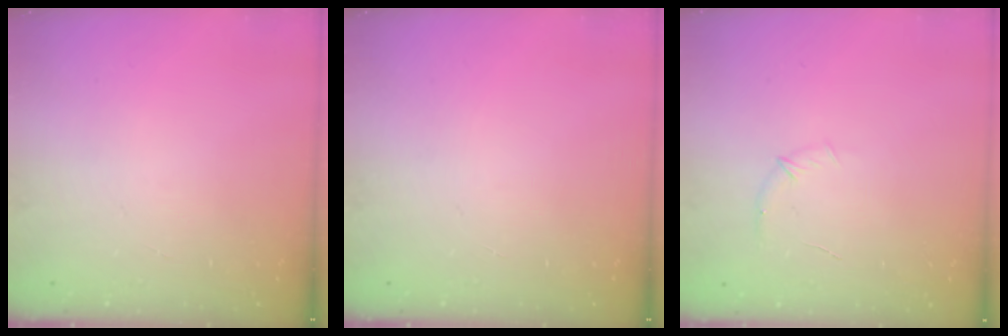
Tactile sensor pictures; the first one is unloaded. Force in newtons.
{"total": 0.0}
{"total": 5.5, "press": 5.3, "slide": 1.5}